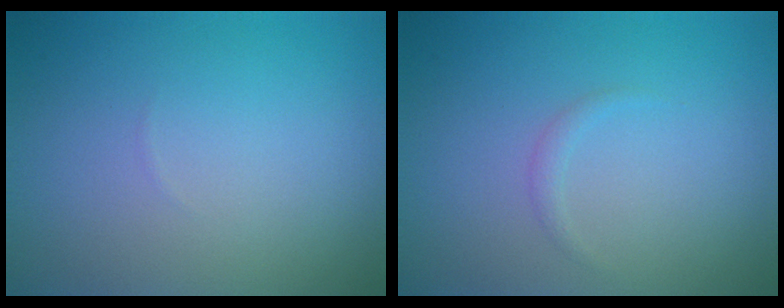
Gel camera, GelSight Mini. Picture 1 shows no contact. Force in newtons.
{"total": 0.7, "press": 0.7, "slide": 0.0}